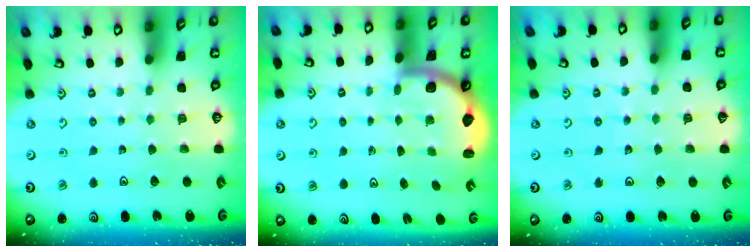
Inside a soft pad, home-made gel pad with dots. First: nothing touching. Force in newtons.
{"total": 2.2, "press": 2.1, "slide": 0.5}
{"total": 2.7, "press": 2.6, "slide": 0.3}